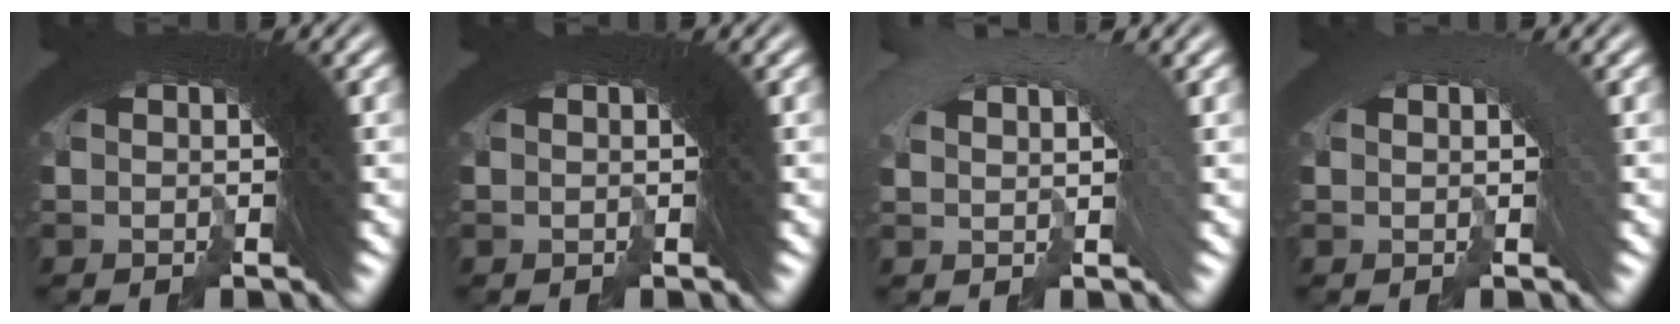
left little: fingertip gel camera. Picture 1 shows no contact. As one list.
[{"total": 0.6, "force": [-0.4, -0.3, -0.4], "torque": [0.002, -0.004, -0.004]}, {"total": 2.8, "force": [-2.3, 1.4, -0.7], "torque": [0.008, -0.004, -0.035]}, {"total": 3.2, "force": [-2.6, -0.3, -1.9], "torque": [0.029, -0.014, -0.034]}]